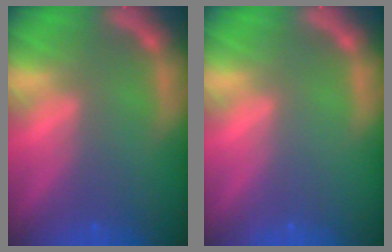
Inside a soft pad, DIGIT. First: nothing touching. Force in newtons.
{"total": 0.0}